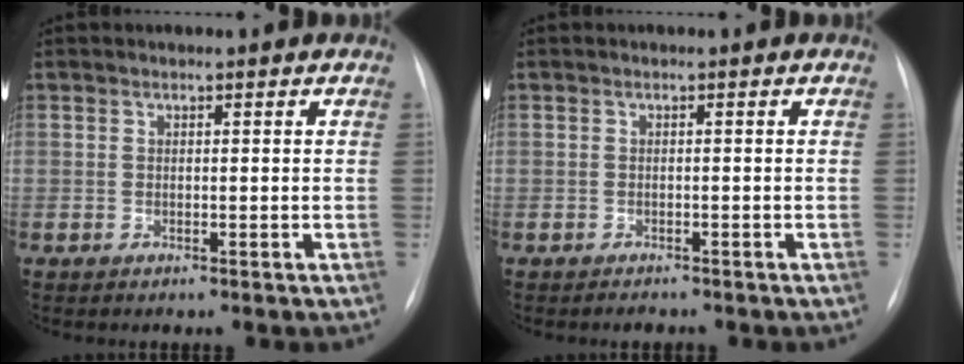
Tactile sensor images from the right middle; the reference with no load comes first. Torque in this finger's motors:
{"motor_torque": [0.02, -0.17, -0.01, 0.00]}